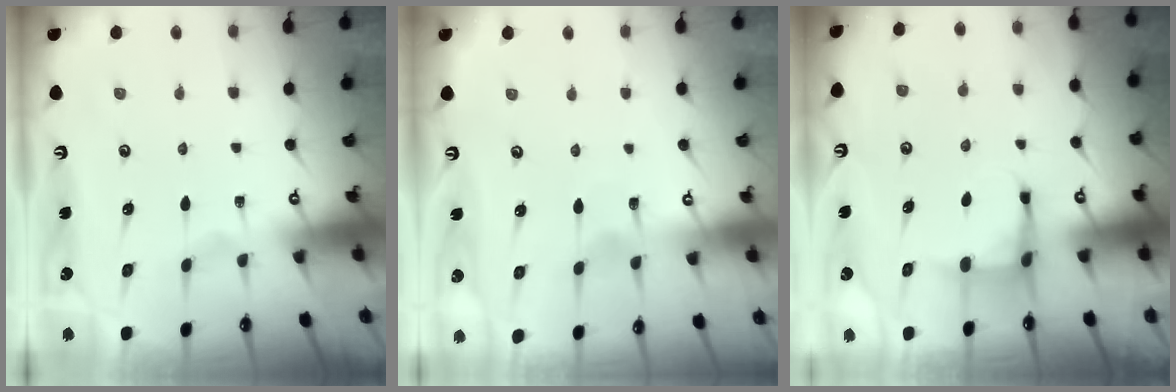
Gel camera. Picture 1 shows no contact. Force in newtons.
{"total": 5.5, "press": 5.4, "slide": 0.6}
{"total": 4.3, "press": 4.2, "slide": 0.7}